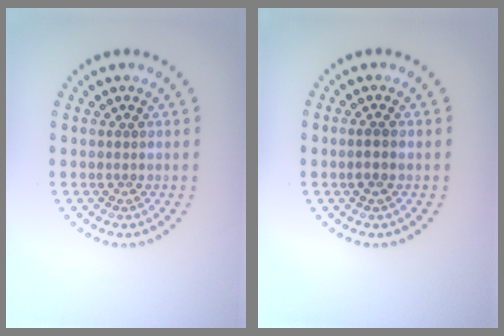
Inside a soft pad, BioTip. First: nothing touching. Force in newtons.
{"total": 1.3, "press": 1.2, "slide": 0.5}